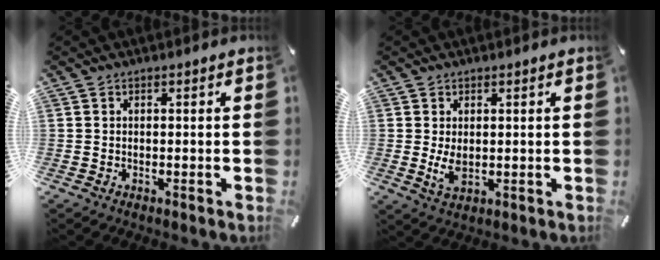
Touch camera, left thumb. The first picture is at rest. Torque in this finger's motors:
{"motor_torque": [0.83, 0.74, 0.34, -0.28, 0.03]}